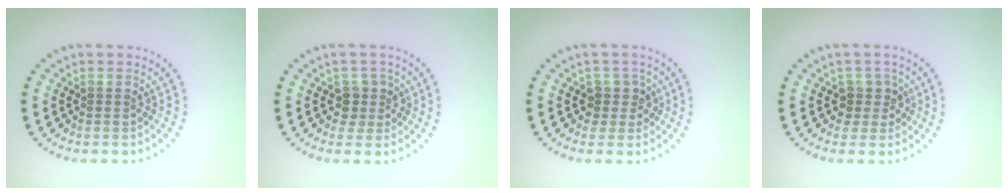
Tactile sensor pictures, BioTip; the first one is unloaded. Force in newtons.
{"total": 1.9, "press": 1.5, "slide": 1.0}
{"total": 1.9, "press": 1.5, "slide": 1.2}
{"total": 1.9, "press": 1.5, "slide": 1.1}